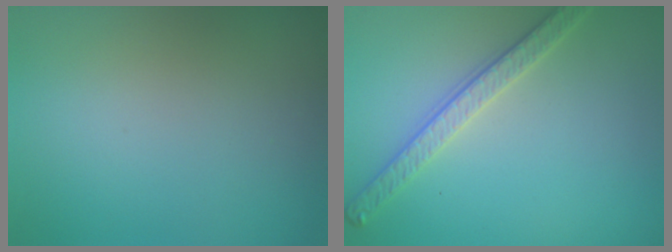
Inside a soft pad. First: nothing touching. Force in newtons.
{"total": 2.8, "press": 2.8, "slide": 0.7}